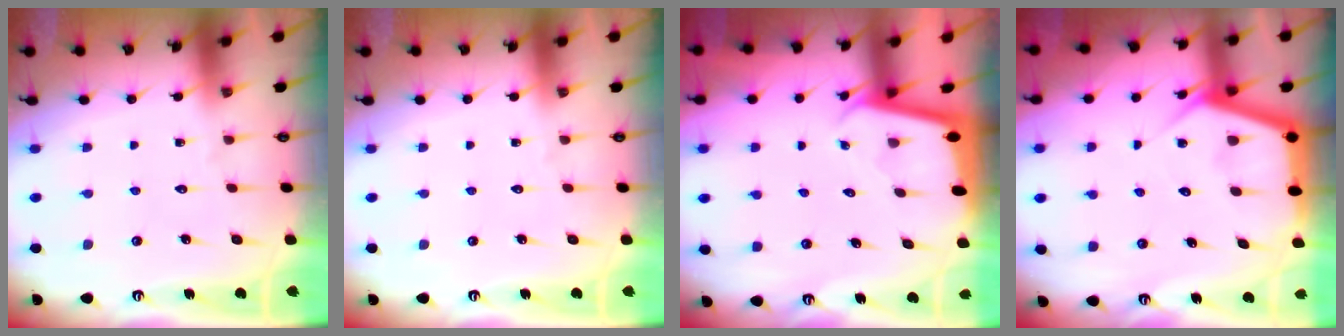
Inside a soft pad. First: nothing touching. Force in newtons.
{"total": 0.0}
{"total": 2.0, "press": 2.0, "slide": 0.1}
{"total": 6.2, "press": 6.2, "slide": 0.7}